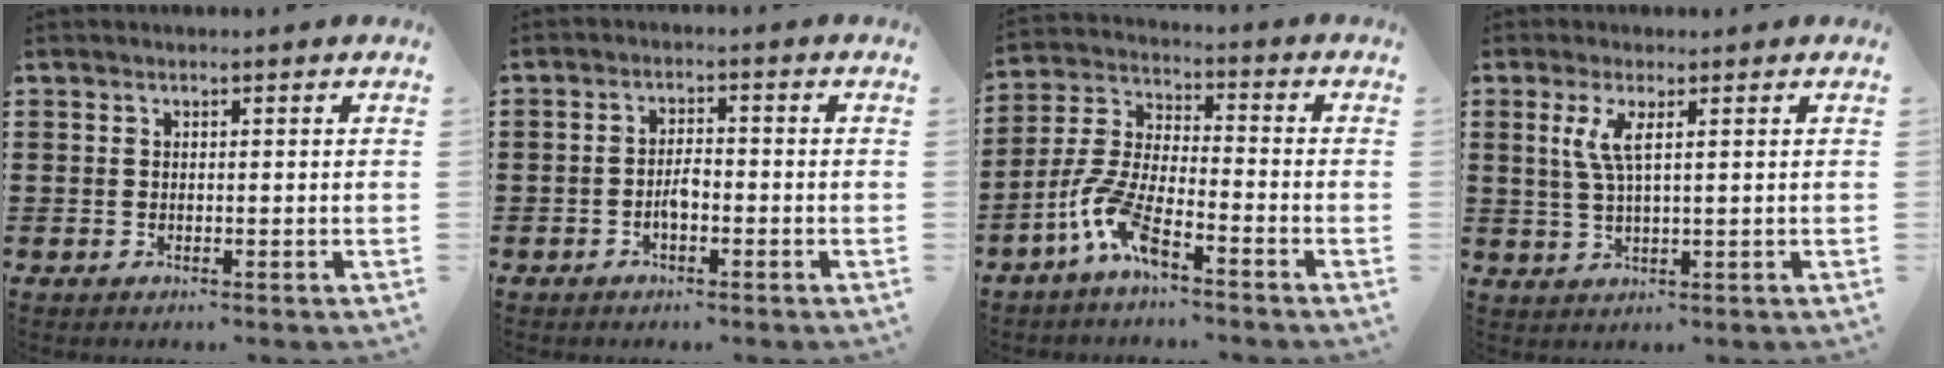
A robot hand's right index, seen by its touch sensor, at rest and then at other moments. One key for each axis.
{"total": 2.5, "fx": -1.1, "fy": 1.1, "fz": 2.0, "tx": -0.046, "ty": 0.002, "tz": -0.023}
{"total": 8.4, "fx": -5.4, "fy": 2.0, "fz": 6.2, "tx": -0.167, "ty": -0.017, "tz": -0.111}
{"total": 4.1, "fx": 1.3, "fy": 0.8, "fz": 3.8, "tx": -0.087, "ty": -0.001, "tz": 0.019}